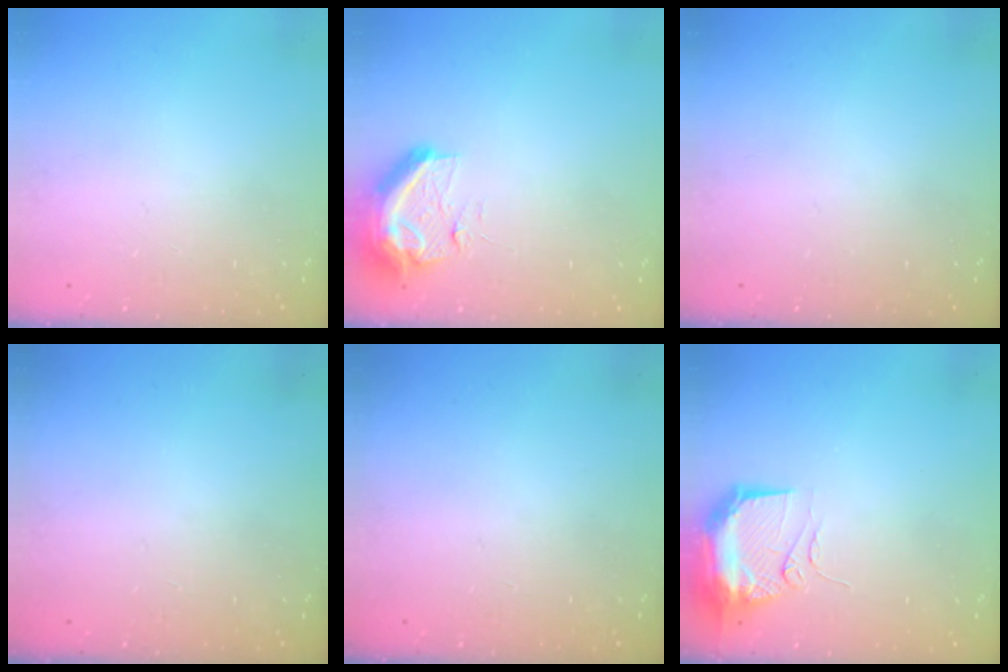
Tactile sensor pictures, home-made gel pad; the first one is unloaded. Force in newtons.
{"total": 14.4, "press": 11.8, "slide": 8.4}
{"total": 0.0}
{"total": 0.0}
{"total": 0.0}
{"total": 14.7, "press": 10.7, "slide": 10.1}